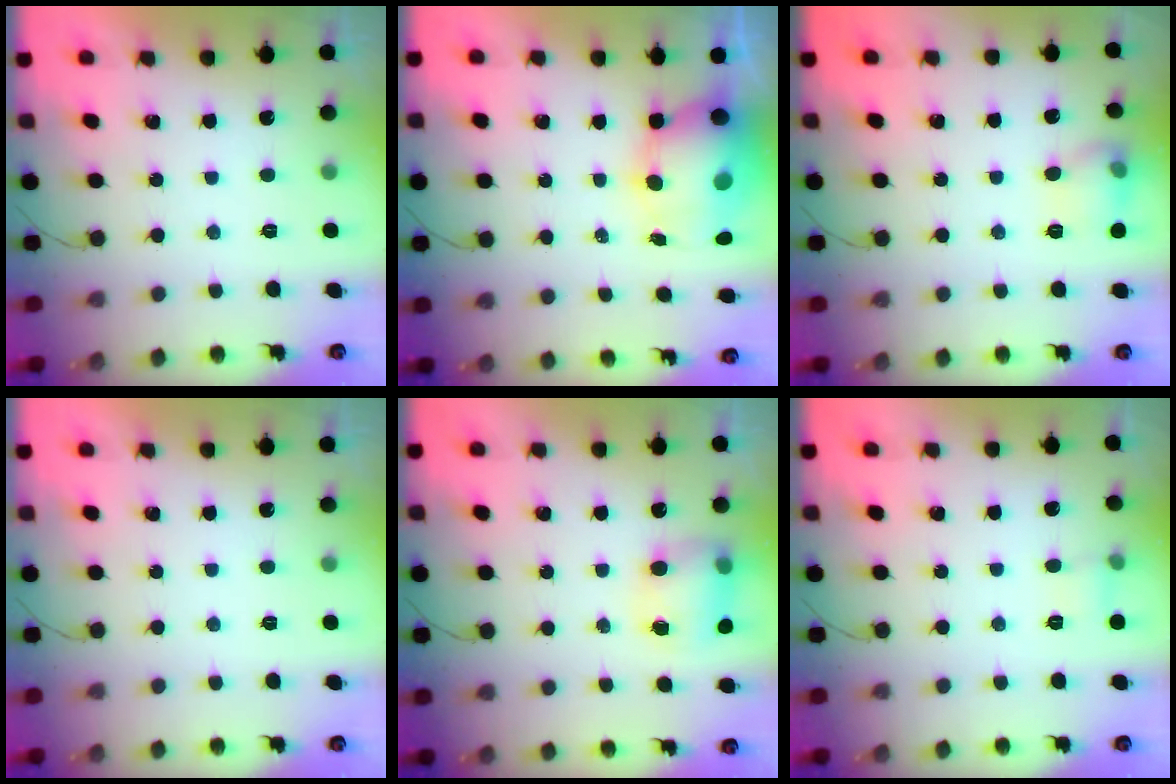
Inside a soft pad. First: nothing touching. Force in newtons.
{"total": 11.1, "press": 10.7, "slide": 2.9}
{"total": 8.2, "press": 8.1, "slide": 0.6}
{"total": 0.0}
{"total": 7.7, "press": 7.6, "slide": 0.7}
{"total": 4.9, "press": 4.7, "slide": 1.5}